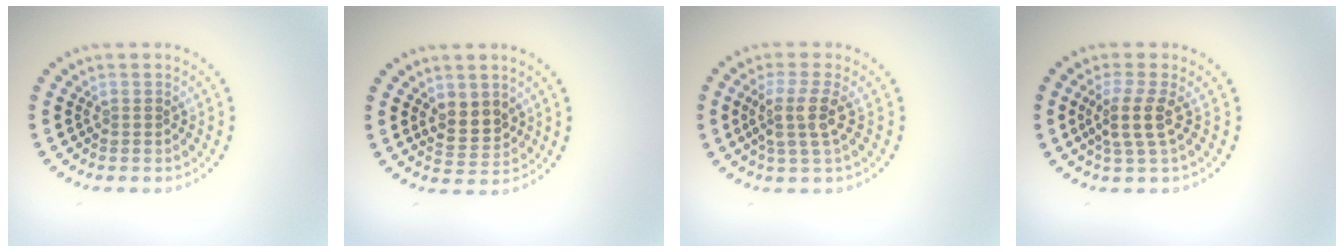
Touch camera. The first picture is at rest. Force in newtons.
{"total": 2.7, "press": 2.6, "slide": 0.8}
{"total": 3.2, "press": 2.5, "slide": 2.1}
{"total": 2.8, "press": 2.3, "slide": 1.6}